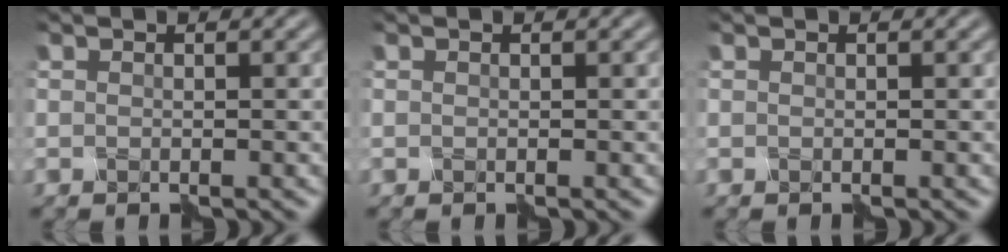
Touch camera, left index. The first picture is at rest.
{"total": 0.0}
{"total": 0.0}